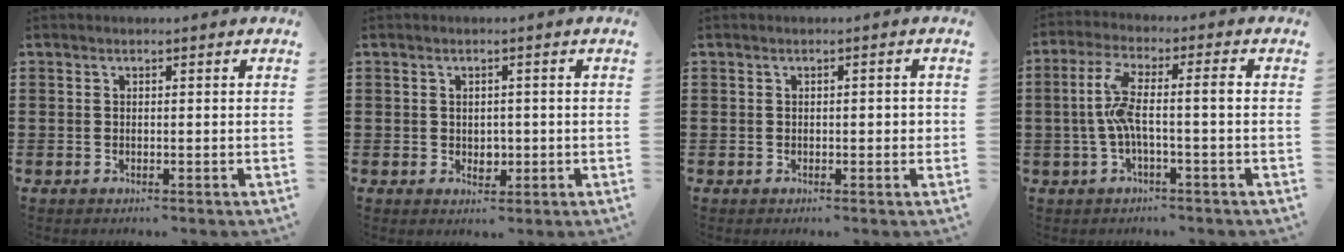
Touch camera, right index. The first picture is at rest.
{"total": 1.9, "force": [-0.1, 1.4, 1.2], "torque": [-0.016, 0.003, -0.004]}
{"total": 1.3, "force": [-0.2, 0.6, 1.1], "torque": [-0.020, 0.004, -0.005]}
{"total": 6.3, "force": [-1.0, 0.9, 6.2], "torque": [-0.132, -0.004, -0.030]}